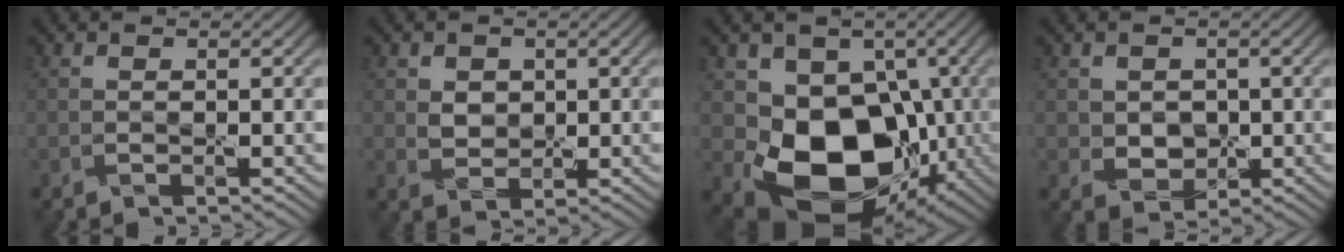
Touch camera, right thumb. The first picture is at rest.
{"total": 2.9, "force": [0.8, 2.4, 1.4], "torque": [-0.036, -0.003, 0.011]}
{"total": 14.0, "force": [-2.3, 10.6, 8.9], "torque": [-0.148, -0.039, -0.035]}
{"total": 3.4, "force": [0.3, 2.9, 1.7], "torque": [-0.043, -0.009, 0.004]}